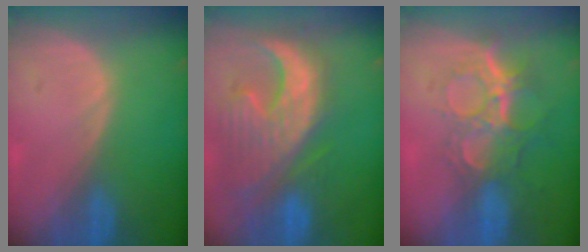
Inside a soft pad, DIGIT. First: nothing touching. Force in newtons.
{"total": 13.2, "press": 11.3, "slide": 6.8}
{"total": 9.5, "press": 8.0, "slide": 5.1}